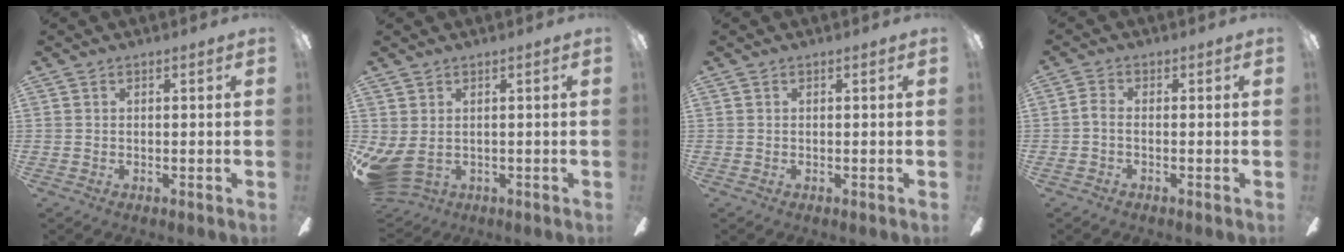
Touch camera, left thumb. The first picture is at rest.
{"total": 5.1, "force": [1.0, 3.5, 3.5], "torque": [-0.098, -0.016, 0.020]}
{"total": 0.0}
{"total": 2.6, "force": [-0.7, 1.2, 2.2], "torque": [-0.046, 0.007, -0.016]}